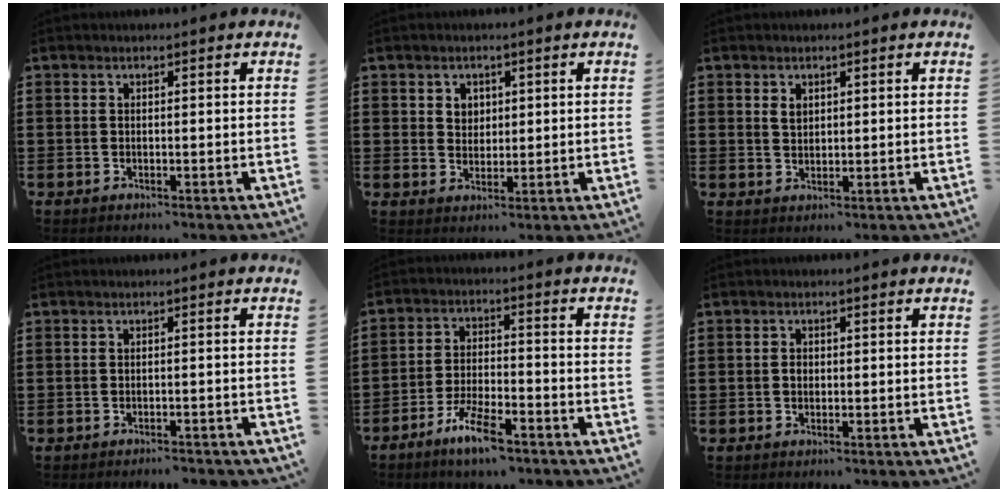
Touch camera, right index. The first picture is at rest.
{"total": 2.4, "force": [1.2, 2.1, 0.5], "torque": [-0.019, 0.010, 0.021]}
{"total": 1.6, "force": [0.9, 1.0, 0.9], "torque": [-0.020, 0.004, 0.016]}
{"total": 1.2, "force": [-1.2, 0.0, 0.3], "torque": [-0.009, 0.000, -0.024]}
{"total": 7.2, "force": [-5.1, 1.6, 4.8], "torque": [-0.102, -0.002, -0.094]}
{"total": 1.2, "force": [-0.1, 0.9, 0.9], "torque": [-0.019, 0.004, -0.002]}